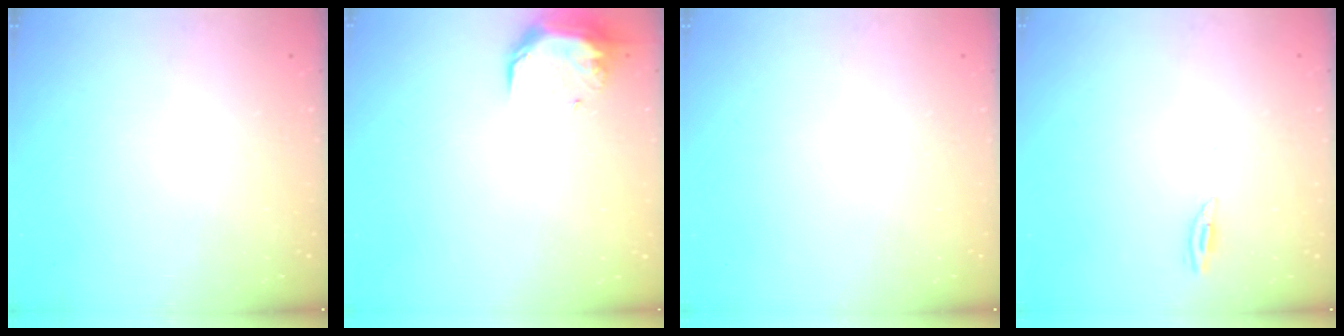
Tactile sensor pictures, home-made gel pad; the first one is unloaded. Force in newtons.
{"total": 8.9, "press": 8.8, "slide": 1.4}
{"total": 0.0}
{"total": 3.7, "press": 3.7, "slide": 0.2}